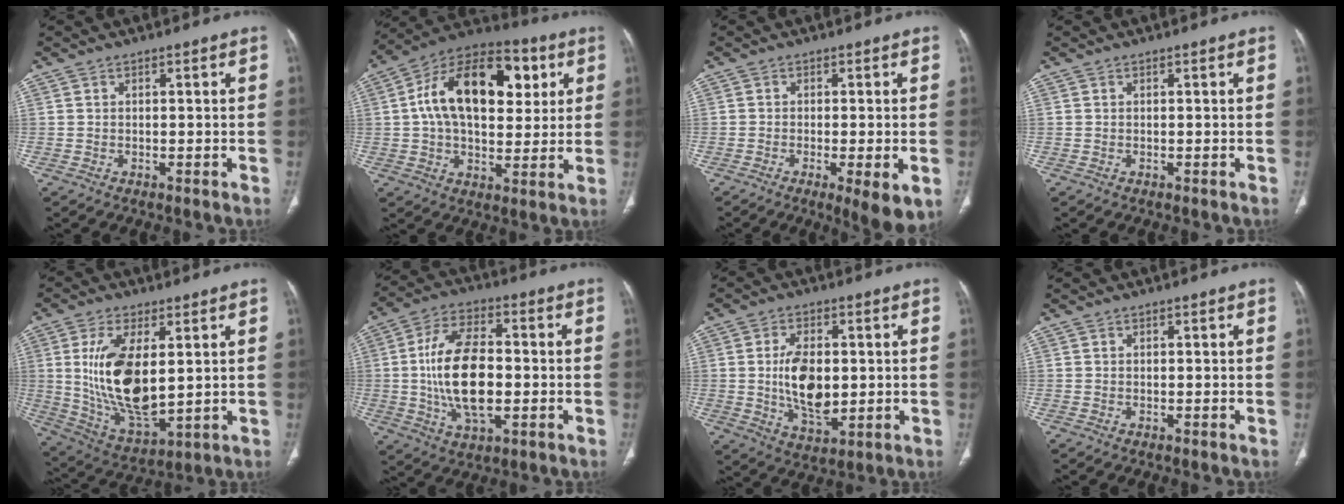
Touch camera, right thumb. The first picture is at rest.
{"total": 22.4, "force": [5.4, 13.2, 17.3], "torque": [-0.255, 0.014, 0.077]}
{"total": 7.5, "force": [-2.5, 1.7, 6.8], "torque": [-0.099, -0.018, -0.037]}
{"total": 0.0}
{"total": 17.1, "force": [2.6, 7.9, 14.9], "torque": [-0.280, -0.026, 0.065]}
{"total": 16.5, "force": [-1.1, 8.6, 14.1], "torque": [-0.256, 0.010, -0.019]}
{"total": 11.1, "force": [0.2, 6.2, 9.2], "torque": [-0.153, -0.012, 0.012]}
{"total": 0.0}